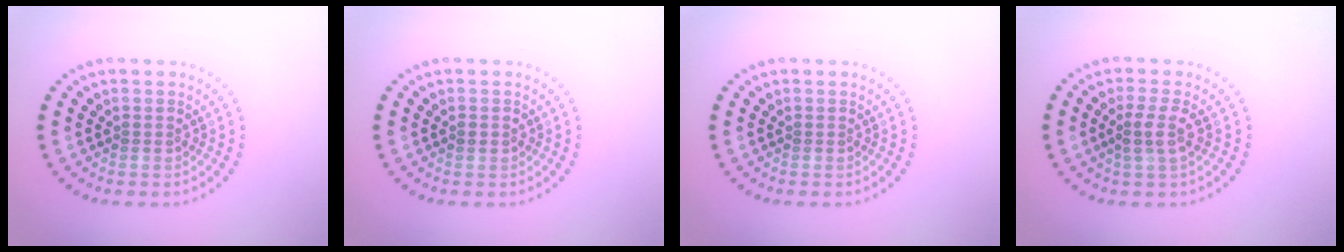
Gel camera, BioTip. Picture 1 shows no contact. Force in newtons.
{"total": 0.9, "press": 0.8, "slide": 0.2}
{"total": 0.0}
{"total": 2.0, "press": 1.6, "slide": 1.1}